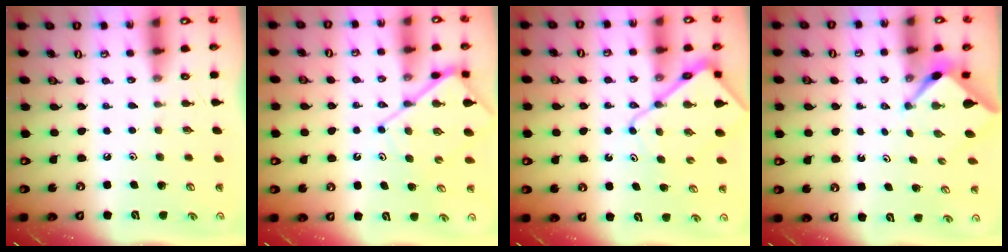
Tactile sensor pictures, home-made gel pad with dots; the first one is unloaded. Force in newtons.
{"total": 9.9, "press": 9.8, "slide": 1.0}
{"total": 12.1, "press": 12.1, "slide": 1.1}
{"total": 2.4, "press": 2.4, "slide": 0.3}